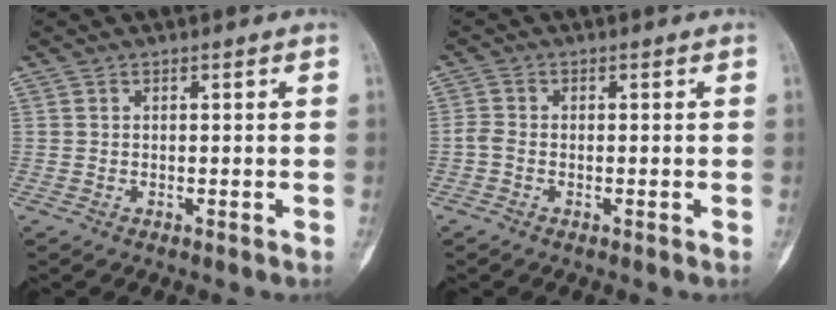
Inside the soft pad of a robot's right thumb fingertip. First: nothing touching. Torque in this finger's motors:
{"motor_torque": [0.64, 0.57, 0.34, -0.08, 0.10]}